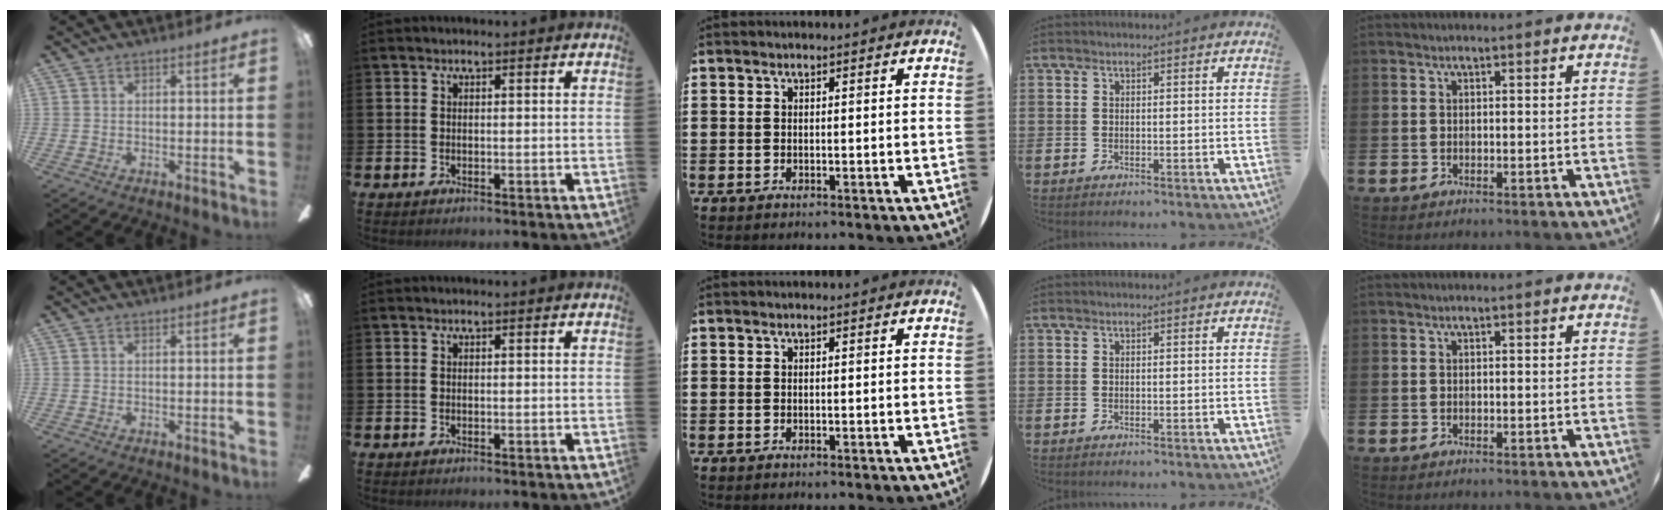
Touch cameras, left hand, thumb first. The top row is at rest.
{}